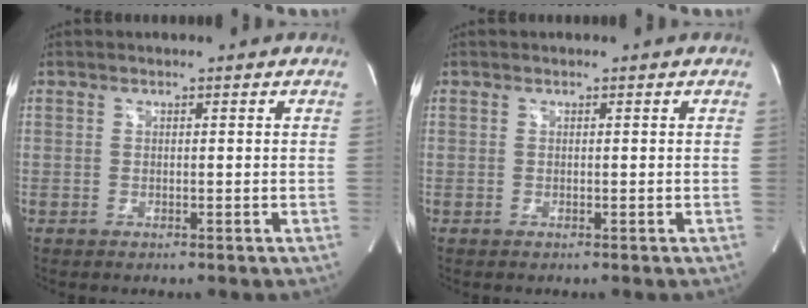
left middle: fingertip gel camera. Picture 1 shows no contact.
{"total": 0.0}